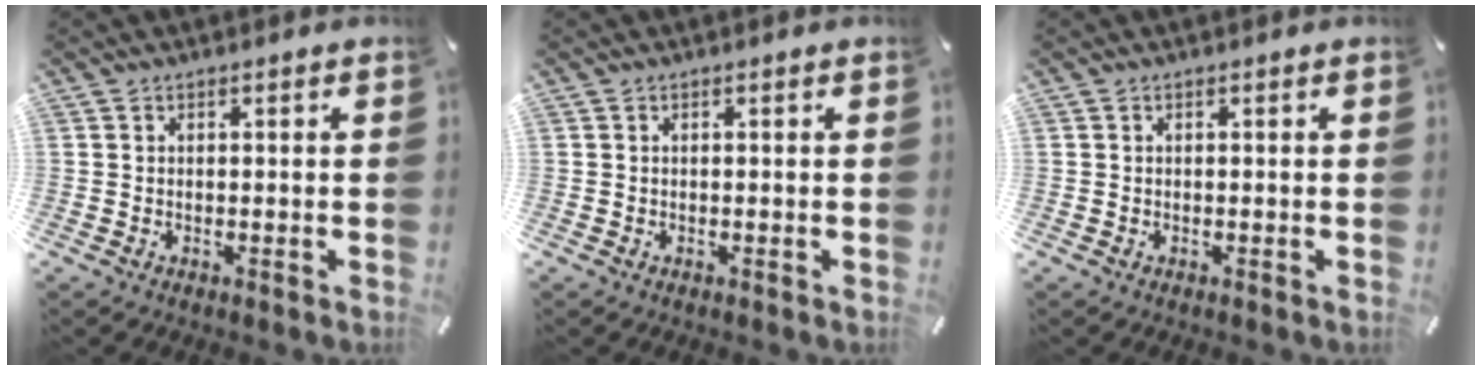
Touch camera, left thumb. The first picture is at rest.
{"total": 0.0}
{"total": 0.0}